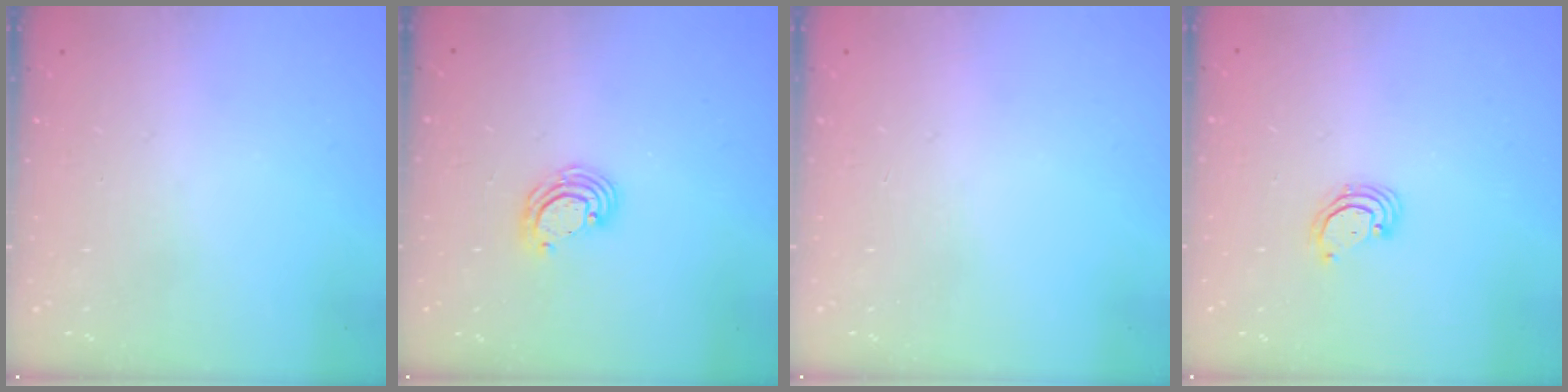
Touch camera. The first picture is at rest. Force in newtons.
{"total": 5.5, "press": 5.5, "slide": 0.2}
{"total": 0.0}
{"total": 2.4, "press": 2.4, "slide": 0.2}